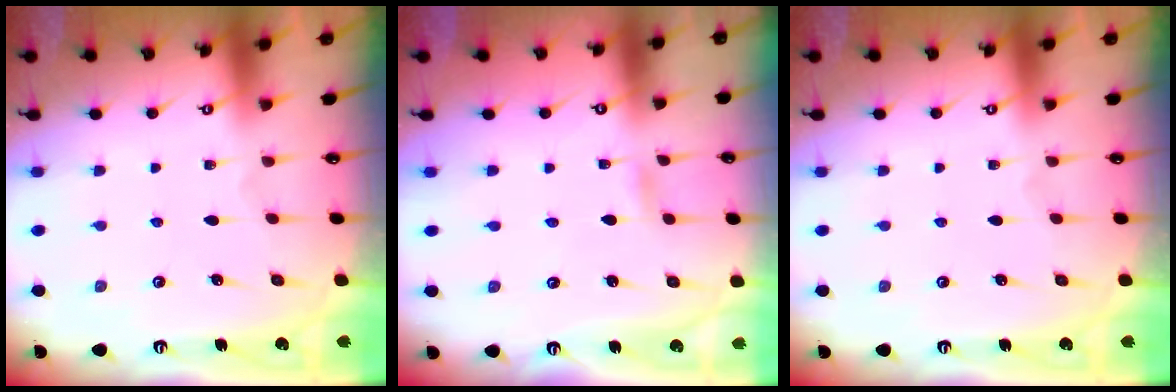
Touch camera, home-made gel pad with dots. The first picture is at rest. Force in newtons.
{"total": 2.1, "press": 2.1, "slide": 0.2}
{"total": 0.0}